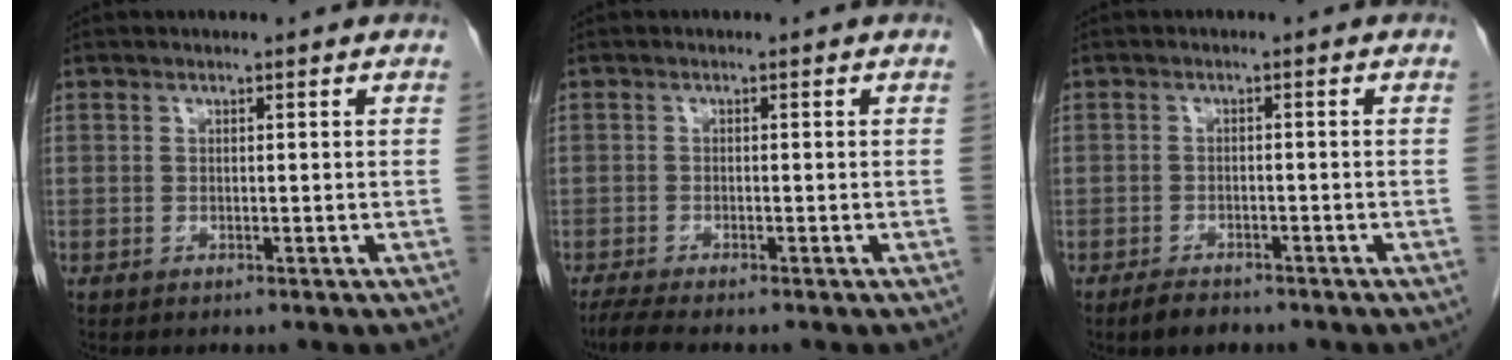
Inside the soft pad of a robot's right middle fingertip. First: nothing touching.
{"total": 3.2, "force": [-2.7, 0.0, 1.8], "torque": [-0.037, -0.009, -0.047]}
{"total": 3.0, "force": [-2.4, 1.2, 1.3], "torque": [-0.027, -0.002, -0.035]}